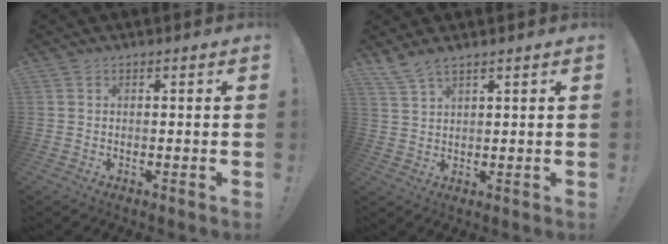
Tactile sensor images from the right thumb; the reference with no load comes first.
{"total": 4.2, "force": [3.6, 0.6, 2.1], "torque": [-0.051, -0.017, 0.069]}